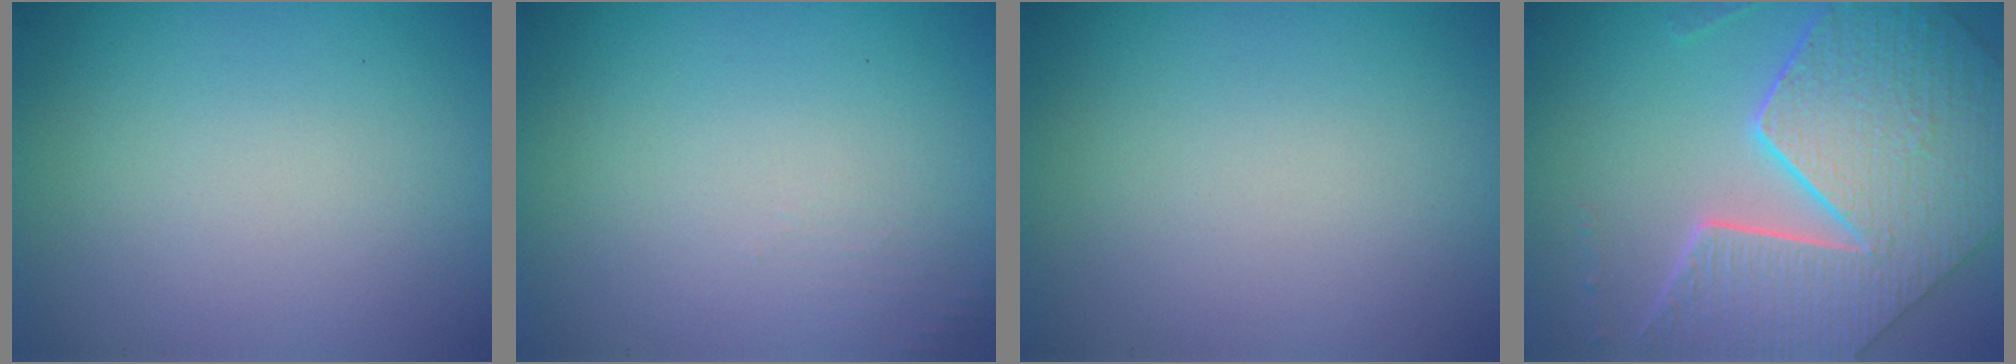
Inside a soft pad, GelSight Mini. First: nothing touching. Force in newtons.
{"total": 0.7, "press": 0.6, "slide": 0.1}
{"total": 0.0}
{"total": 9.6, "press": 7.0, "slide": 6.4}